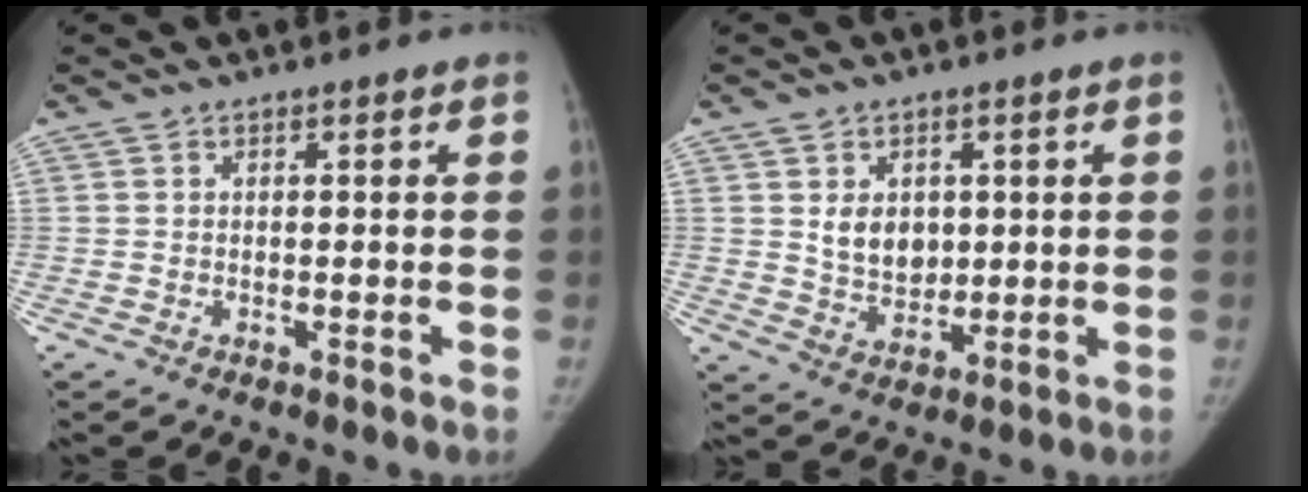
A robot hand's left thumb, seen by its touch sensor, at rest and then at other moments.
{"total": 7.1, "force": [1.7, 5.4, 4.3], "torque": [-0.039, -0.016, 0.041]}